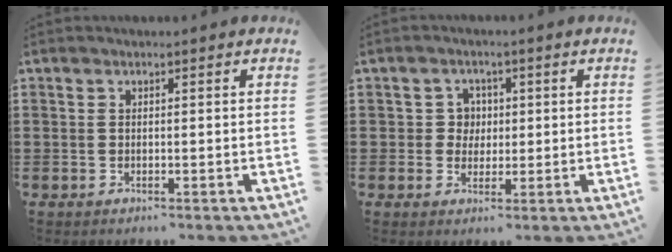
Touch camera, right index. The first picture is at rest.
{"total": 3.2, "force": [0.3, 2.9, 1.2], "torque": [-0.035, 0.009, 0.002]}